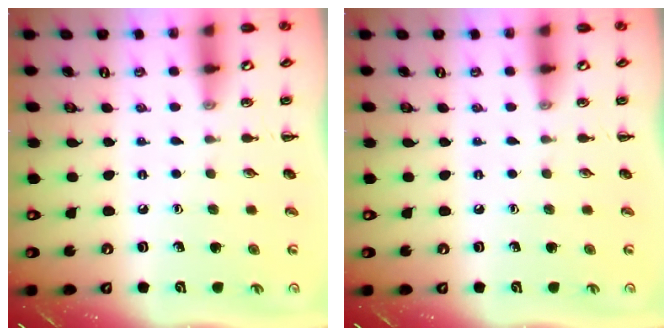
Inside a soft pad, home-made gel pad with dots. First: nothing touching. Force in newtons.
{"total": 0.0}